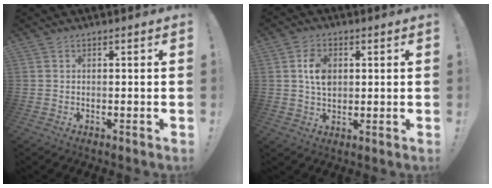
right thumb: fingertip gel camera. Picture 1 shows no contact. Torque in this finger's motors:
{"motor_torque": [0.81, 0.63, 0.77, -0.34, 0.07]}